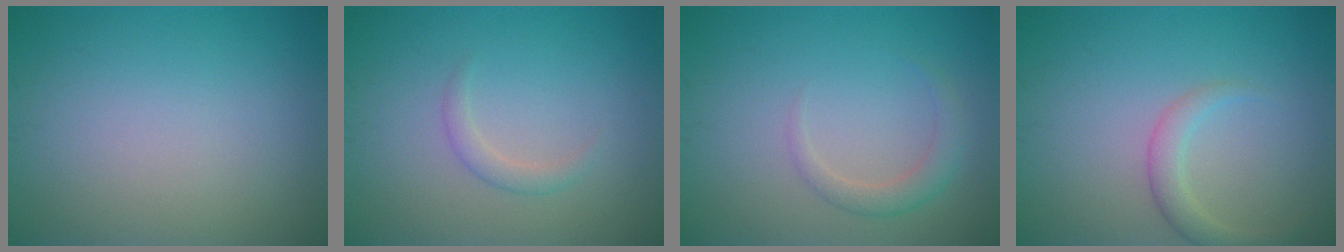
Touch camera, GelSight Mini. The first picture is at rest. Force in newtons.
{"total": 1.3, "press": 1.3, "slide": 0.1}
{"total": 1.9, "press": 1.9, "slide": 0.2}
{"total": 2.0, "press": 2.0, "slide": 0.0}